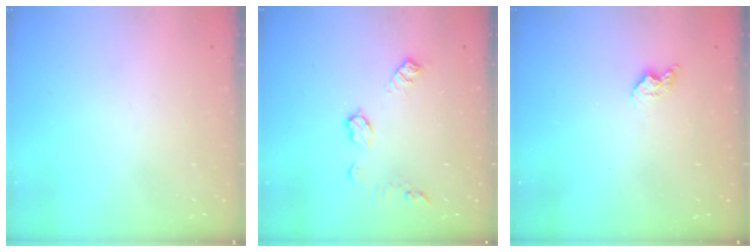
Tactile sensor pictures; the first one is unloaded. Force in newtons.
{"total": 8.3, "press": 8.3, "slide": 0.2}
{"total": 4.9, "press": 4.8, "slide": 0.8}